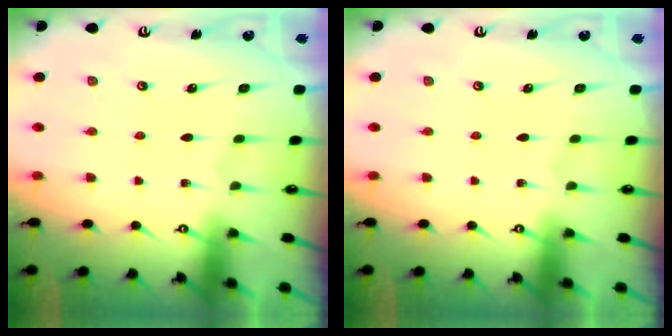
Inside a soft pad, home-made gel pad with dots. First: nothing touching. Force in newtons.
{"total": 0.0}